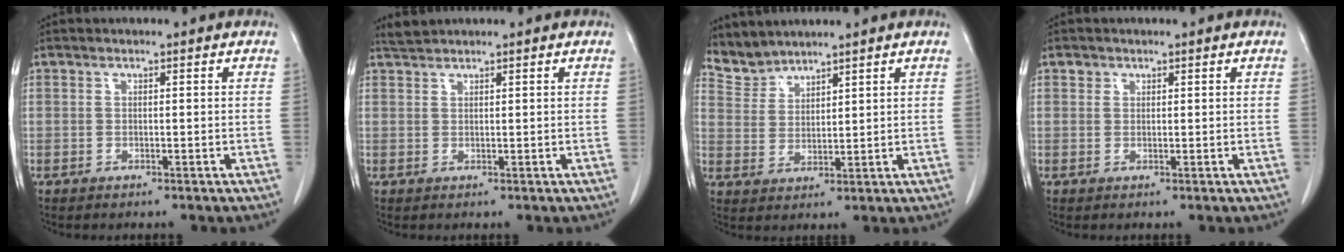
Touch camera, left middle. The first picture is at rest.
{"total": 1.5, "force": [1.5, -0.2, 0.0], "torque": [-0.007, 0.006, 0.036]}
{"total": 4.3, "force": [4.2, 0.6, -0.6], "torque": [0.007, 0.004, 0.095]}
{"total": 1.0, "force": [0.6, 0.8, 0.1], "torque": [0.009, -0.001, 0.005]}